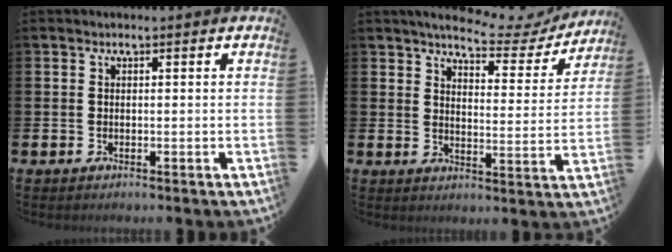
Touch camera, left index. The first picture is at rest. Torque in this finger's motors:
{"motor_torque": [1.07, -1.07, 0.29, 0.11]}